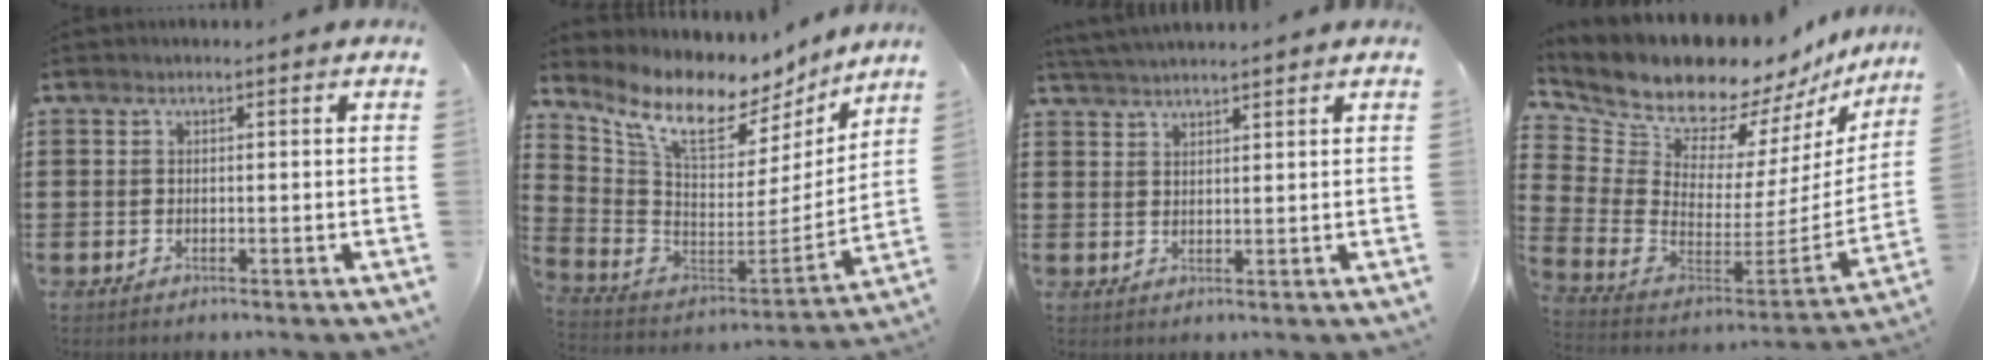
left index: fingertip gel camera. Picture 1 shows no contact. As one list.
[{"total": 10.7, "force": [7.9, 4.2, 5.8], "torque": [-0.138, -0.058, 0.134]}, {"total": 2.7, "force": [2.7, -0.2, 0.4], "torque": [-0.014, -0.003, 0.052]}, {"total": 11.0, "force": [10.3, 3.5, 1.6], "torque": [-0.098, -0.086, 0.187]}]